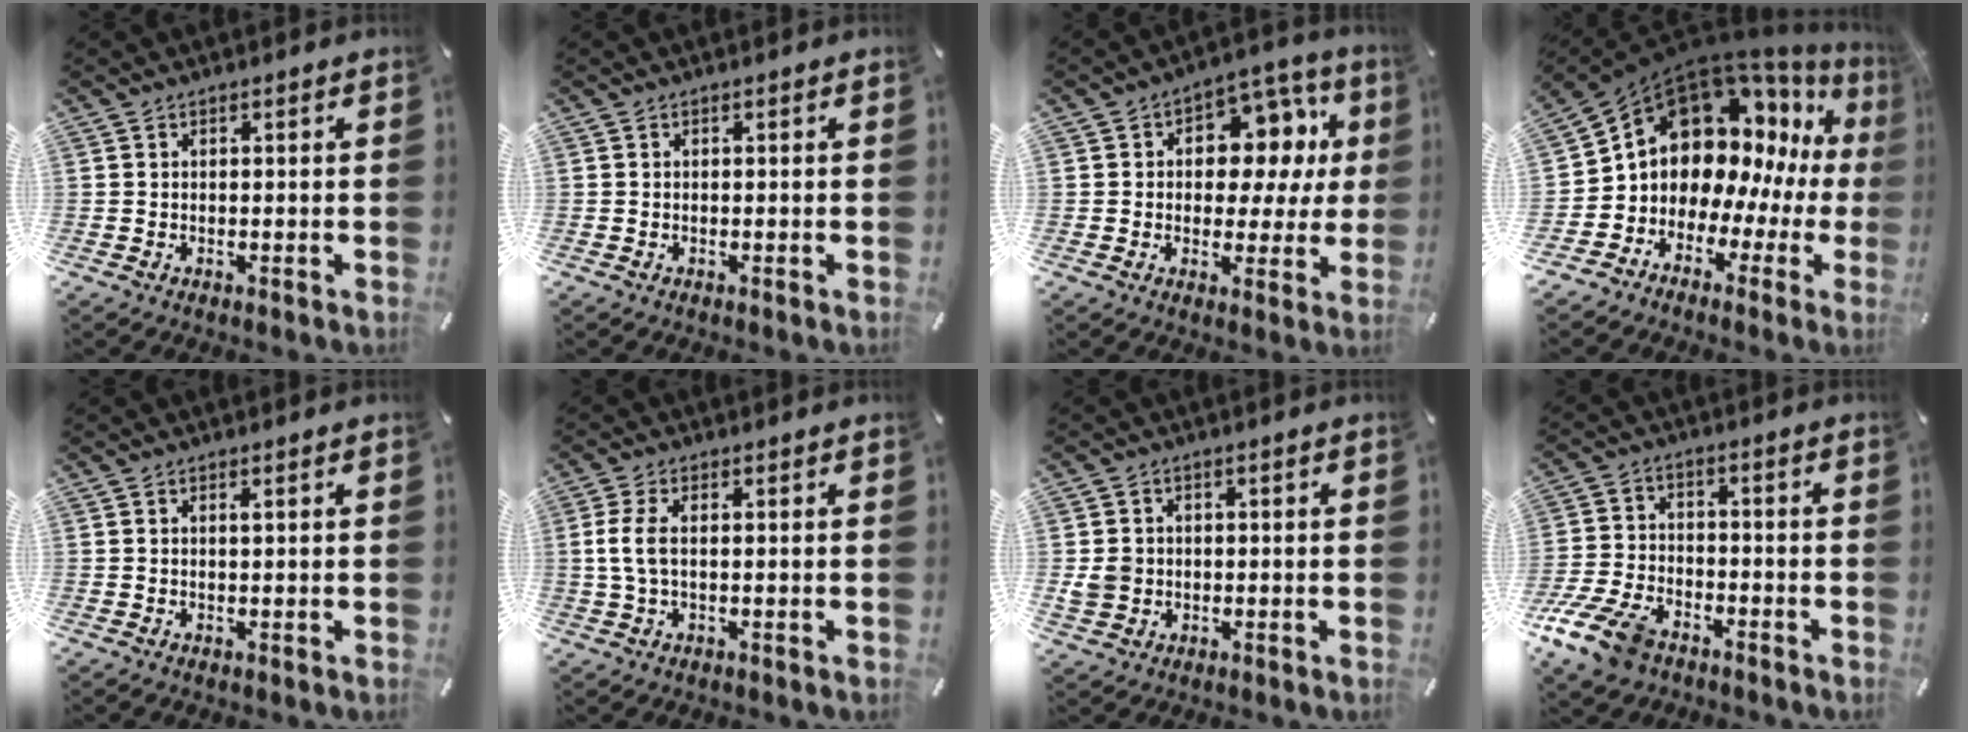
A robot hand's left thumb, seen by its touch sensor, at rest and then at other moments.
{"total": 0.0}
{"total": 11.1, "force": [2.7, 8.2, 7.0], "torque": [-0.085, -0.023, 0.047]}
{"total": 14.1, "force": [5.1, 11.4, 6.5], "torque": [-0.121, -0.067, 0.095]}
{"total": 0.7, "force": [0.2, 0.1, 0.7], "torque": [-0.014, -0.001, 0.003]}
{"total": 5.1, "force": [0.4, 2.2, 4.6], "torque": [-0.110, -0.003, 0.002]}
{"total": 4.3, "force": [-0.4, 4.1, 1.3], "torque": [-0.035, 0.007, -0.007]}
{"total": 11.4, "force": [-7.4, 6.5, 5.9], "torque": [-0.123, 0.038, -0.138]}